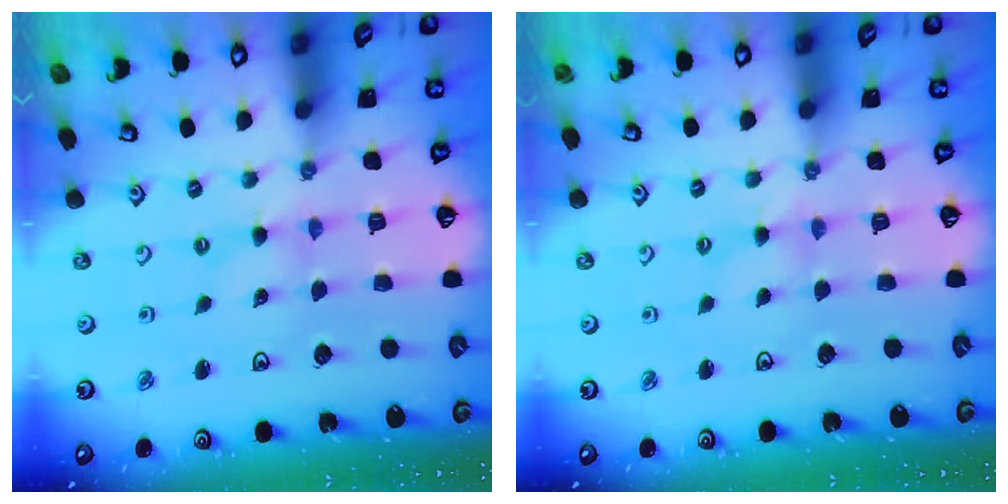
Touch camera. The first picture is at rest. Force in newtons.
{"total": 1.0, "press": 1.0, "slide": 0.2}